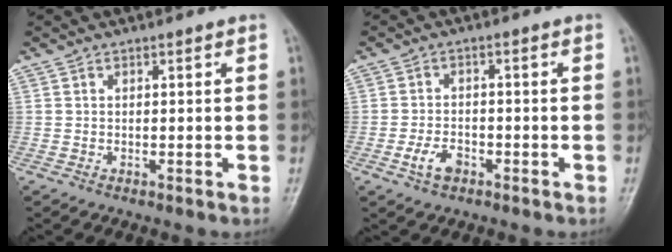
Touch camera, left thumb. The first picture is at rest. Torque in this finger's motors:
{"motor_torque": [-0.15, 0.37, 0.32, 0.09, 0.02]}